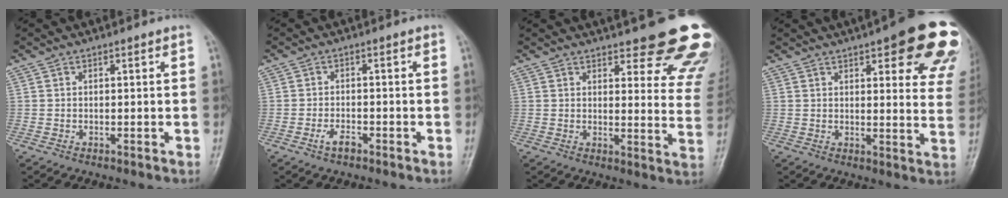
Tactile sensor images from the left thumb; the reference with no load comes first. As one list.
[{"total": 2.5, "force": [-1.6, 1.1, 1.6], "torque": [-0.032, 0.009, -0.031]}, {"total": 19.8, "force": [15.3, 5.7, 11.2], "torque": [-0.093, -0.087, 0.163]}, {"total": 20.2, "force": [11.5, 6.2, 15.5], "torque": [-0.155, -0.031, 0.122]}]